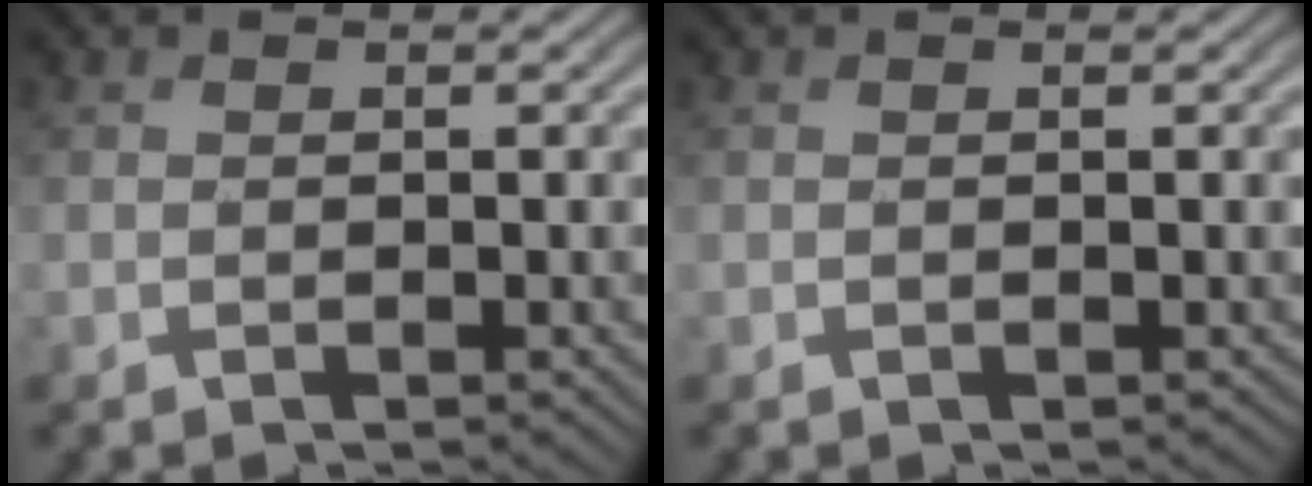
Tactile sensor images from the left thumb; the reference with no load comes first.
{"total": 0.0}